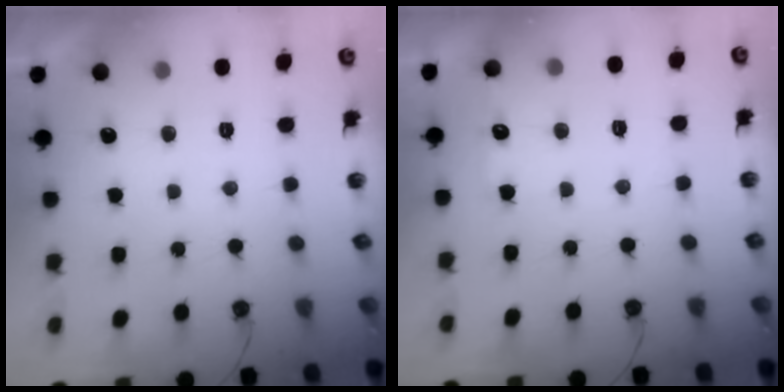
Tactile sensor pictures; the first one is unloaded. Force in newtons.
{"total": 4.1, "press": 4.0, "slide": 0.4}